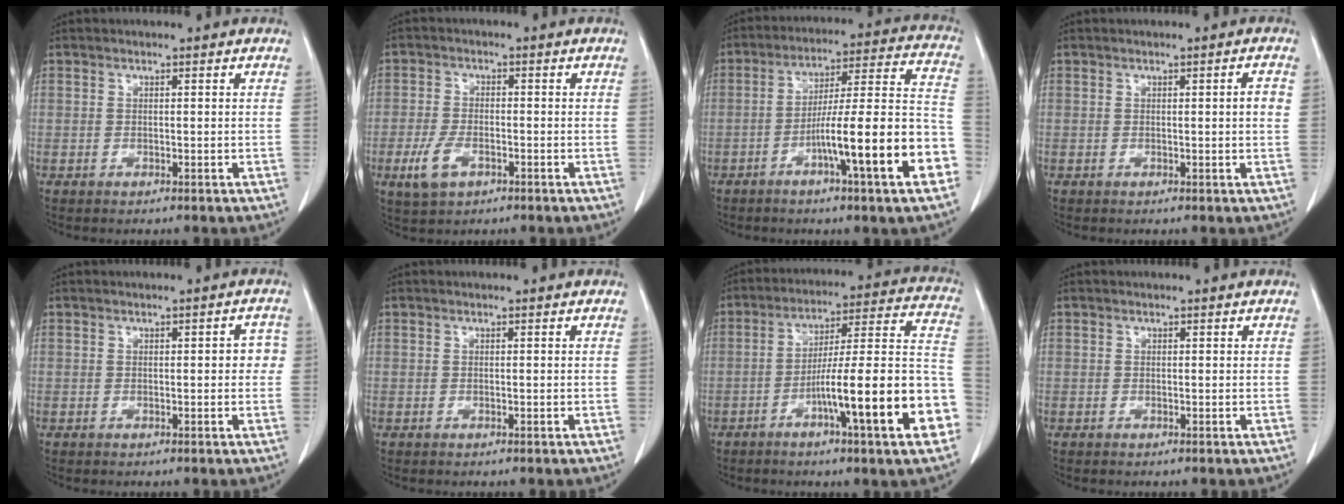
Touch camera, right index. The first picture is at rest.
{"total": 5.1, "force": [-2.3, 2.7, 3.6], "torque": [-0.082, -0.005, -0.040]}
{"total": 17.7, "force": [-6.9, 0.2, 16.4], "torque": [-0.212, 0.018, -0.101]}
{"total": 2.1, "force": [0.3, 0.6, 2.0], "torque": [-0.021, 0.004, 0.004]}
{"total": 2.4, "force": [0.1, 1.1, 2.1], "torque": [-0.015, 0.012, -0.001]}
{"total": 0.0}
{"total": 19.7, "force": [-7.4, 0.8, 18.2], "torque": [-0.214, 0.018, -0.108]}
{"total": 0.0}